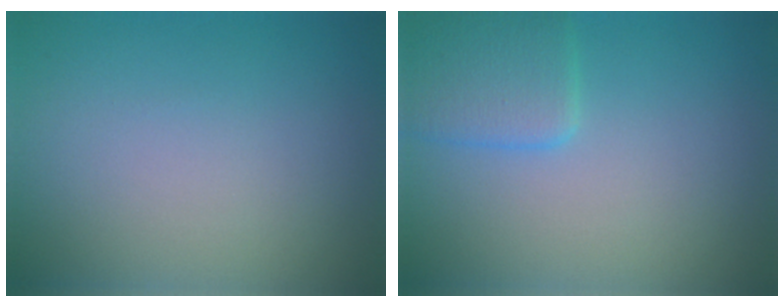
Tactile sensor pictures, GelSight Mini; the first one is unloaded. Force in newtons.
{"total": 2.9, "press": 2.9, "slide": 0.2}